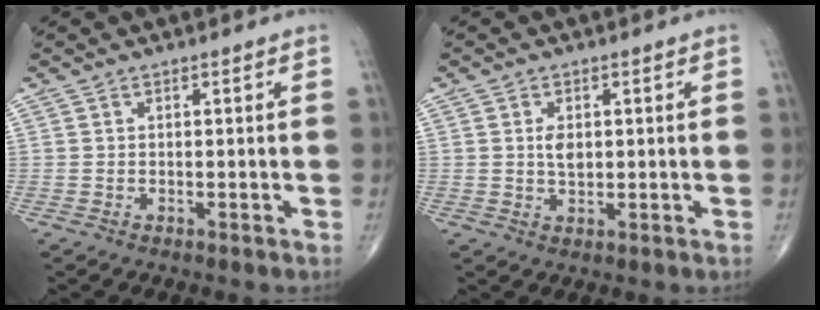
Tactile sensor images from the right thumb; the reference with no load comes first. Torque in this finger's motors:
{"motor_torque": [-0.02, 0.96, 0.21, -0.02, 0.10]}